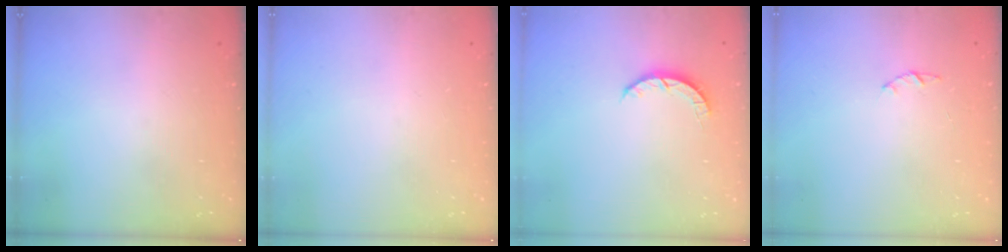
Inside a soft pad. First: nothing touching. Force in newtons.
{"total": 0.0}
{"total": 2.7, "press": 2.7, "slide": 0.4}
{"total": 1.0, "press": 0.9, "slide": 0.3}